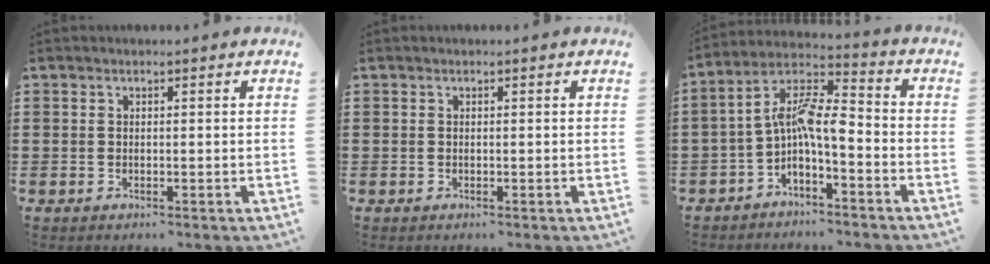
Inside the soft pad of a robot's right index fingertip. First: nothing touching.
{"total": 0.0}
{"total": 8.1, "force": [-1.1, 2.8, 7.6], "torque": [-0.161, -0.003, -0.027]}